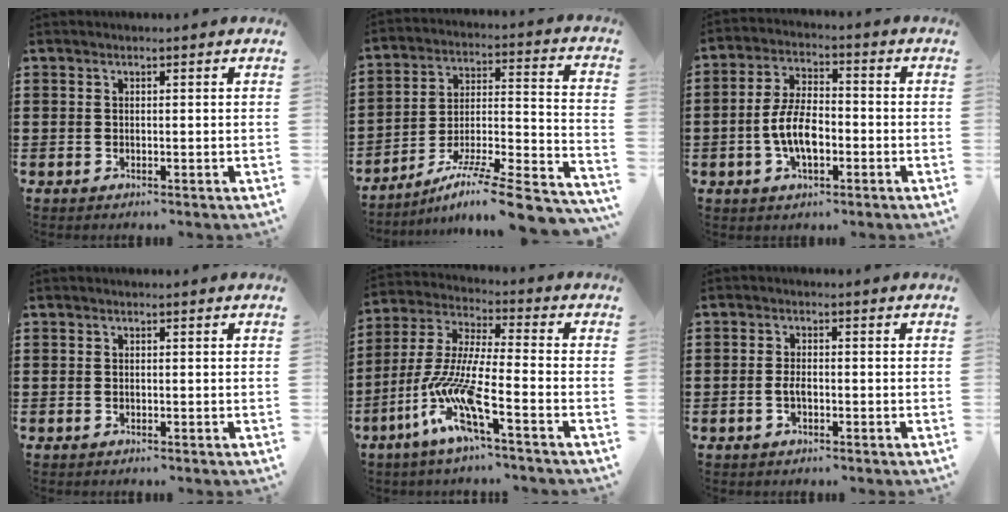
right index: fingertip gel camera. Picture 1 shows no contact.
{"total": 9.7, "force": [-7.2, -0.2, 6.5], "torque": [-0.109, -0.012, -0.143]}
{"total": 7.4, "force": [-2.0, 3.4, 6.3], "torque": [-0.144, -0.003, -0.042]}
{"total": 0.0}
{"total": 11.2, "force": [-6.6, 1.4, 8.9], "torque": [-0.213, -0.026, -0.139]}
{"total": 2.2, "force": [-0.8, 1.0, 1.9], "torque": [-0.044, -0.002, -0.016]}